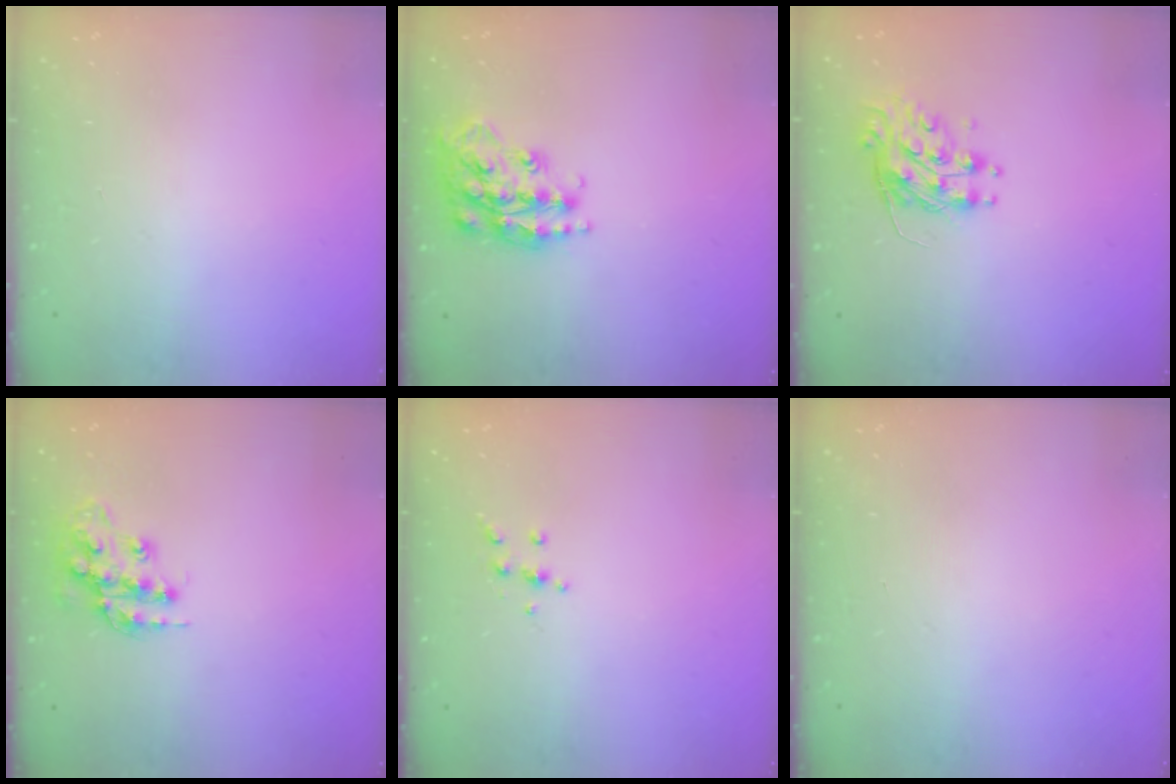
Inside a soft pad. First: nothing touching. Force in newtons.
{"total": 18.2, "press": 18.2, "slide": 1.2}
{"total": 9.2, "press": 9.2, "slide": 0.3}
{"total": 14.2, "press": 14.2, "slide": 0.9}
{"total": 4.1, "press": 4.0, "slide": 1.0}
{"total": 0.0}